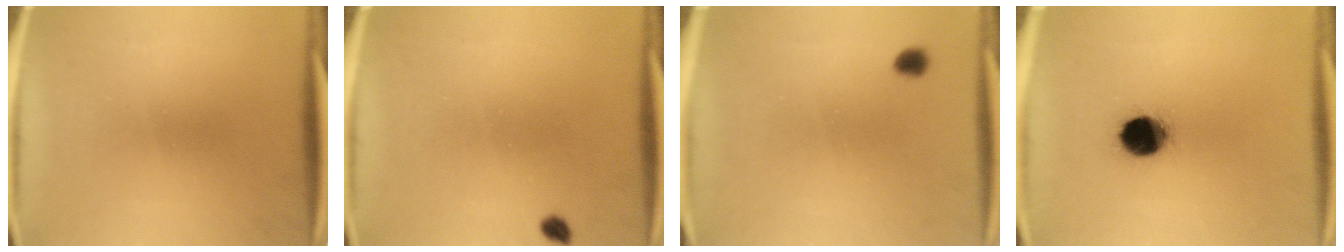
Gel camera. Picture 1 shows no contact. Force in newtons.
{"total": 1.2}
{"total": 1.8}
{"total": 10.7}